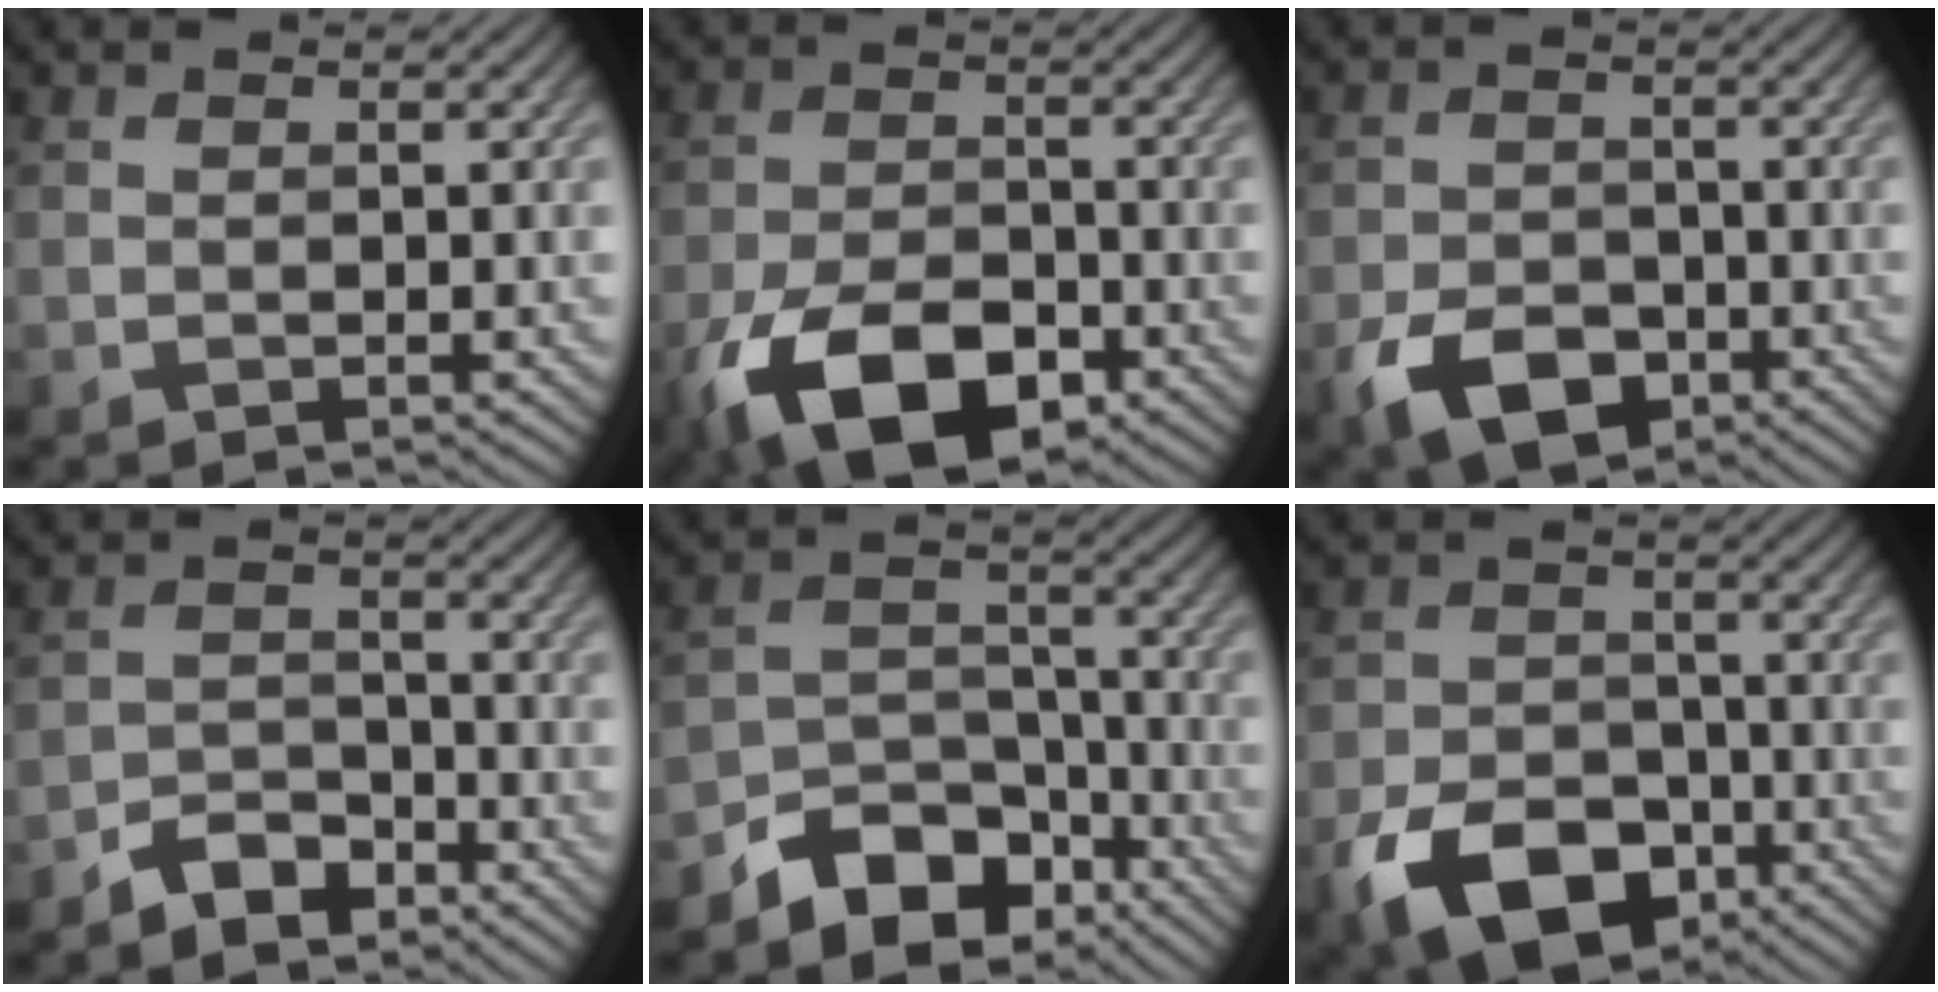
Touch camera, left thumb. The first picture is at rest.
{"total": 12.2, "force": [-6.5, 6.3, 8.1], "torque": [-0.174, -0.022, -0.117]}
{"total": 6.9, "force": [-3.6, 4.3, 4.0], "torque": [-0.082, -0.007, -0.068]}
{"total": 4.2, "force": [-3.4, 2.0, 1.6], "torque": [-0.032, 0.005, -0.074]}
{"total": 9.3, "force": [-6.8, 5.1, 3.9], "torque": [-0.063, -0.005, -0.128]}
{"total": 10.7, "force": [-5.6, 6.7, 6.2], "torque": [-0.128, -0.020, -0.103]}